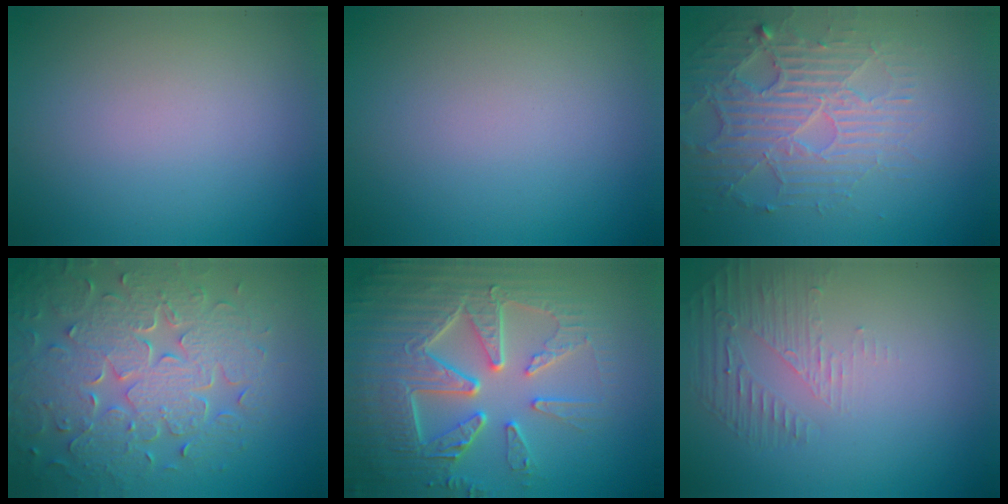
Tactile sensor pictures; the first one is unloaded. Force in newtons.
{"total": 0.0}
{"total": 4.5, "press": 4.0, "slide": 2.1}
{"total": 8.8, "press": 6.3, "slide": 6.1}
{"total": 9.1, "press": 6.5, "slide": 6.3}
{"total": 1.7, "press": 0.8, "slide": 1.5}